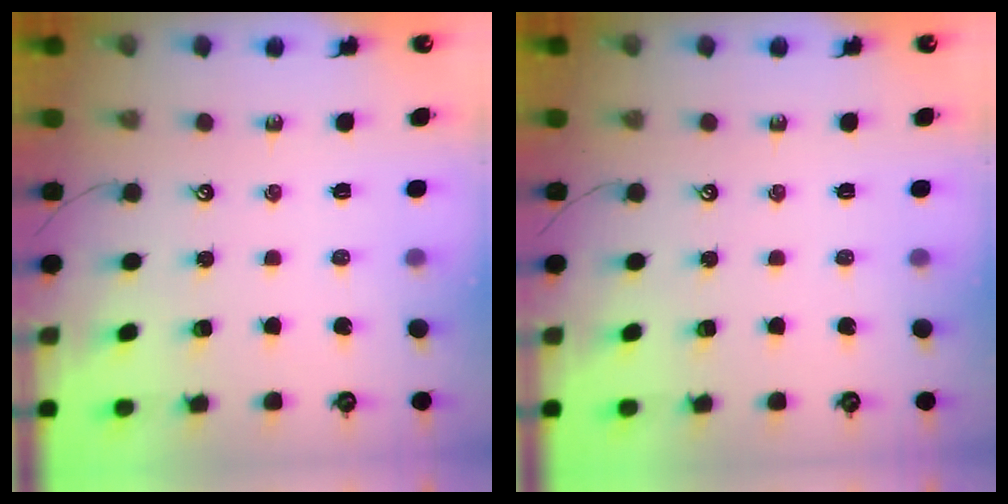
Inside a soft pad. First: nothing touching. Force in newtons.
{"total": 0.0}